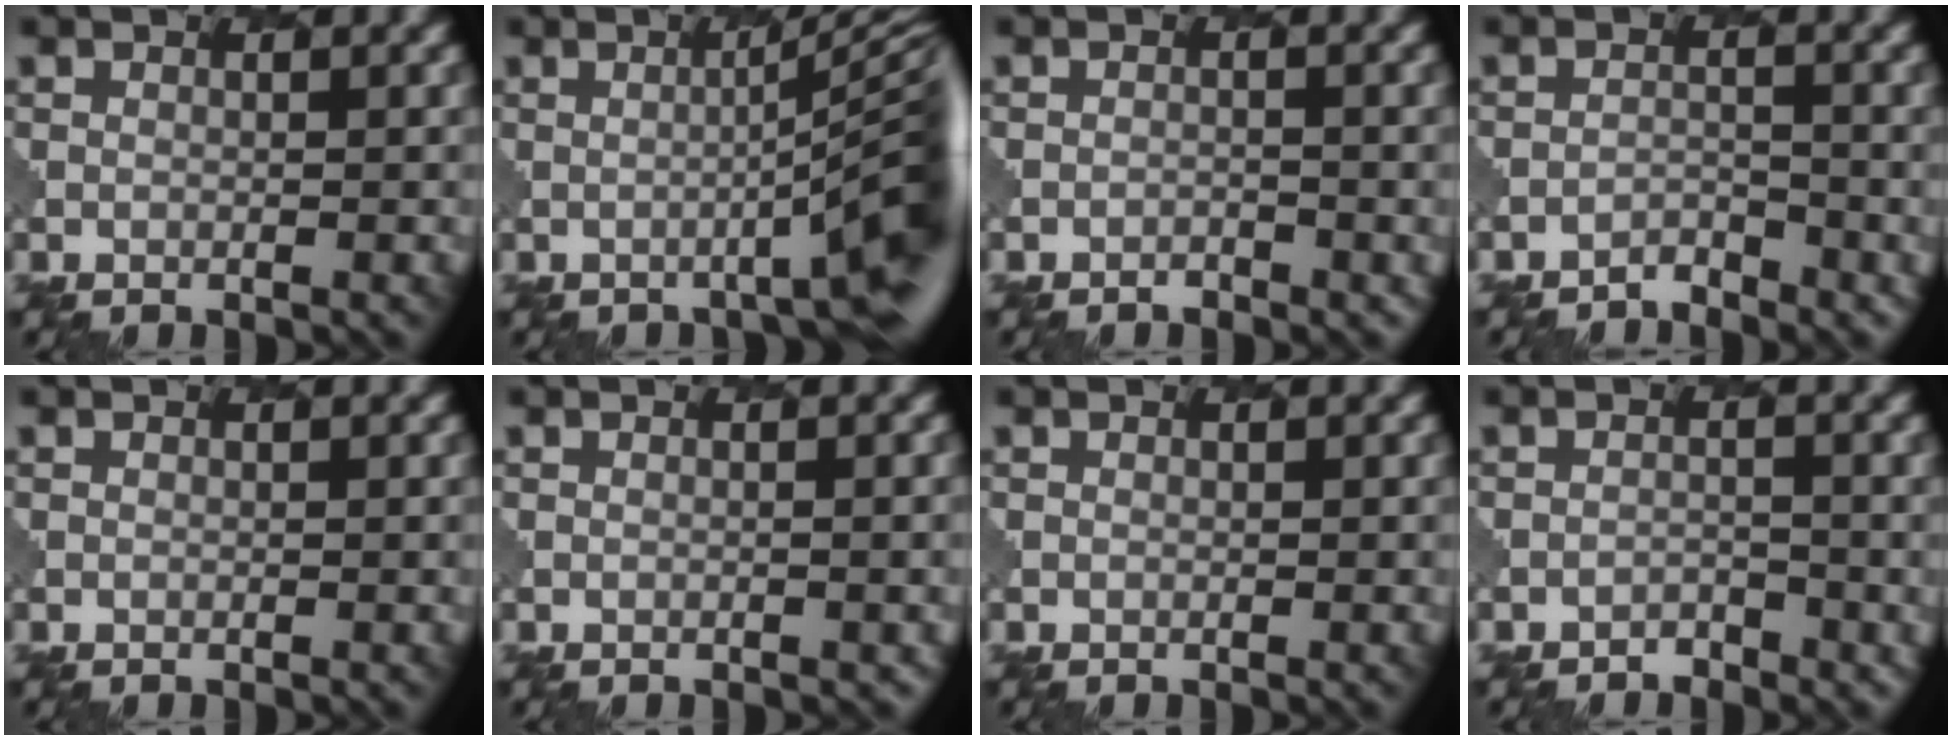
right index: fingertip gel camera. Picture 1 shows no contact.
{"total": 7.5, "force": [-2.0, 0.9, 7.2], "torque": [-0.087, 0.016, -0.031]}
{"total": 1.0, "force": [-0.2, -0.3, -1.0], "torque": [0.006, 0.000, -0.006]}
{"total": 1.4, "force": [-1.0, -0.1, -1.0], "torque": [0.007, 0.003, -0.021]}
{"total": 0.0}
{"total": 0.0}
{"total": 0.0}
{"total": 1.2, "force": [-0.5, 0.0, -1.1], "torque": [0.009, 0.001, -0.011]}